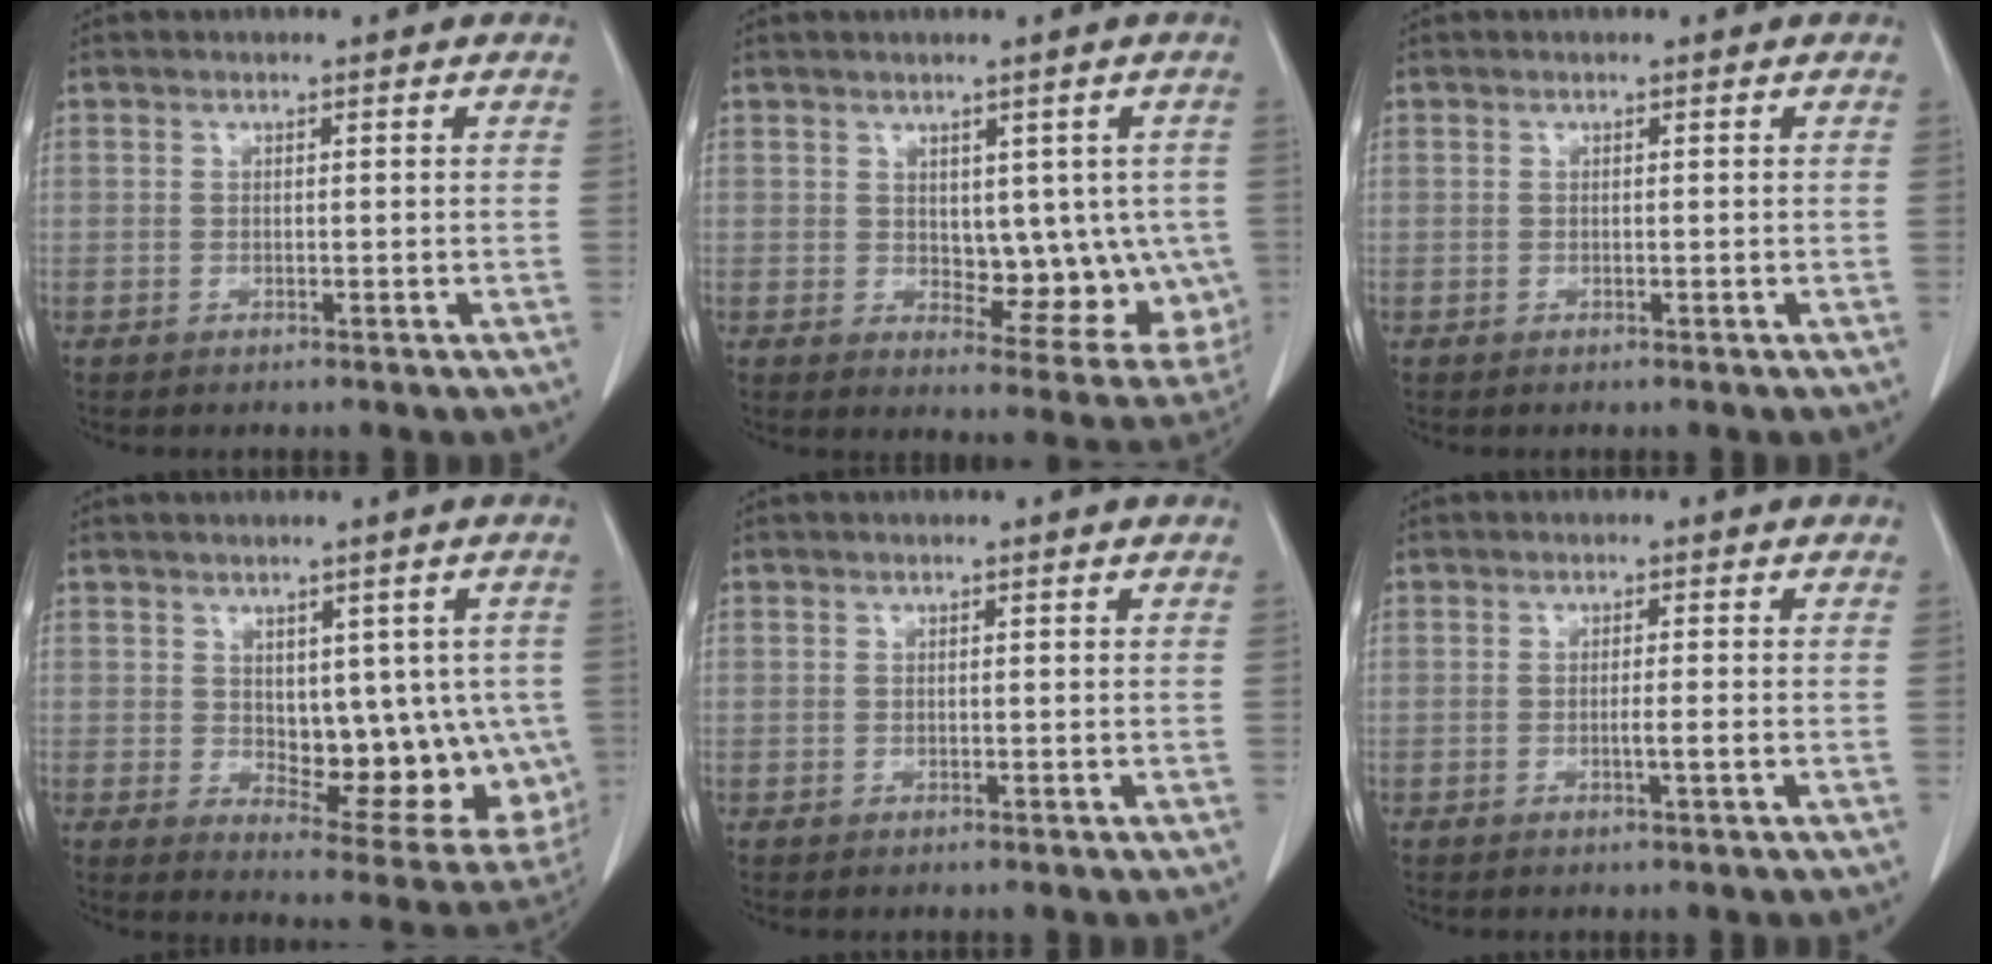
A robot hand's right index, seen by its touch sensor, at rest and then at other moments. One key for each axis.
{"total": 10.0, "fx": 0.3, "fy": 5.5, "fz": 8.4, "tx": -0.085, "ty": 0.001, "tz": 0.021}
{"total": 0.0}
{"total": 14.0, "fx": 0.0, "fy": 7.0, "fz": 12.1, "tx": -0.139, "ty": -0.001, "tz": 0.020}
{"total": 0.0}
{"total": 1.7, "fx": -0.5, "fy": -0.3, "fz": 1.6, "tx": -0.030, "ty": -0.003, "tz": -0.010}